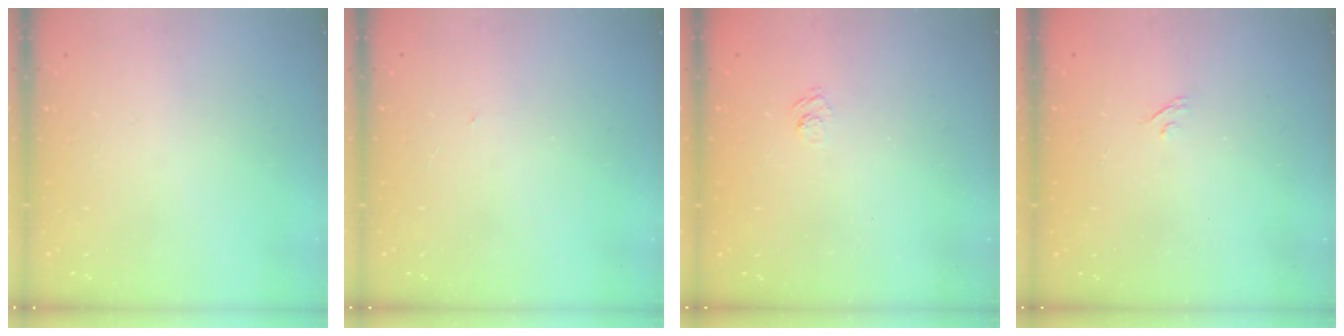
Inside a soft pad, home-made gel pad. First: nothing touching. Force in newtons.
{"total": 0.6, "press": 0.6, "slide": 0.1}
{"total": 2.4, "press": 2.0, "slide": 1.3}
{"total": 2.2, "press": 1.9, "slide": 1.1}